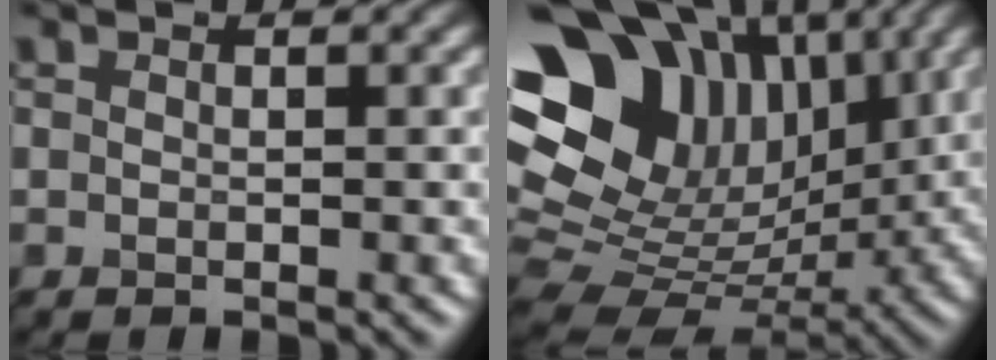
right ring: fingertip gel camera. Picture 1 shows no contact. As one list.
[{"total": 16.9, "force": [6.3, 12.5, 9.4], "torque": [-0.193, 0.034, 0.139]}]